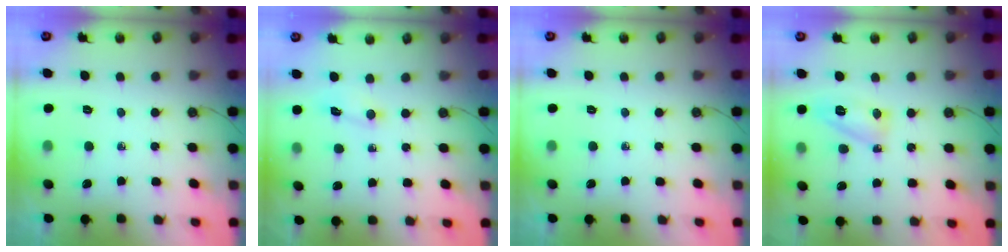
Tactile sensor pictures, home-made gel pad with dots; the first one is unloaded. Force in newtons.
{"total": 2.0, "press": 2.0, "slide": 0.3}
{"total": 0.0}
{"total": 6.7, "press": 6.6, "slide": 0.8}